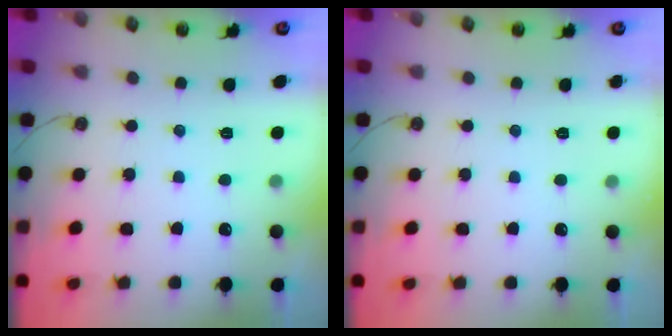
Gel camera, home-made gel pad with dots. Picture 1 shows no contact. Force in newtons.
{"total": 0.0}